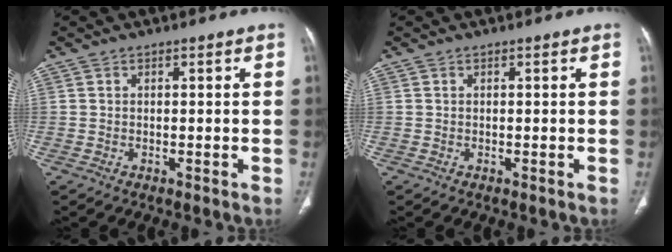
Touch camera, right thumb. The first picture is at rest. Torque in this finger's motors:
{"motor_torque": [0.01, 0.01, -0.09, 0.09, 0.00]}